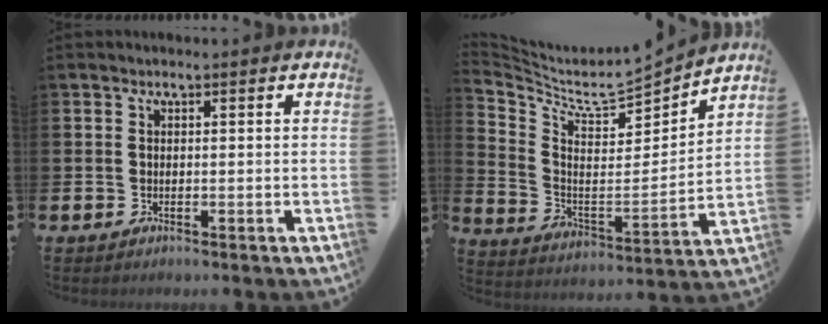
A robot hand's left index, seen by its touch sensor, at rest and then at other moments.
{"total": 6.3, "force": [5.6, 1.5, 2.5], "torque": [-0.077, -0.054, 0.086]}